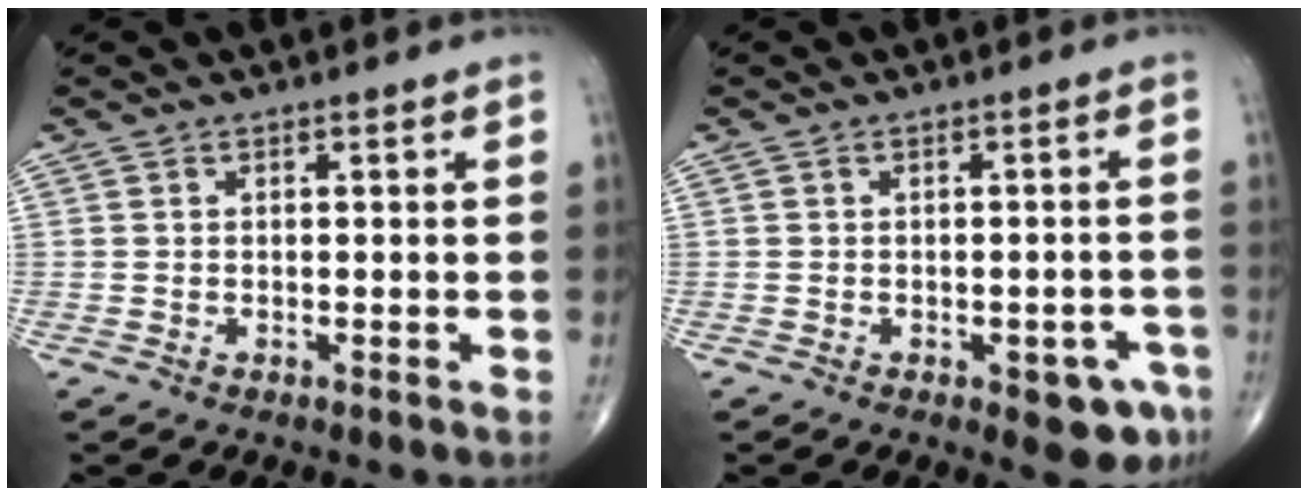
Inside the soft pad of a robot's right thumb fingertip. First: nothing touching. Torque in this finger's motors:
{"motor_torque": [0.44, 0.85, -0.06, -0.14, 0.16]}